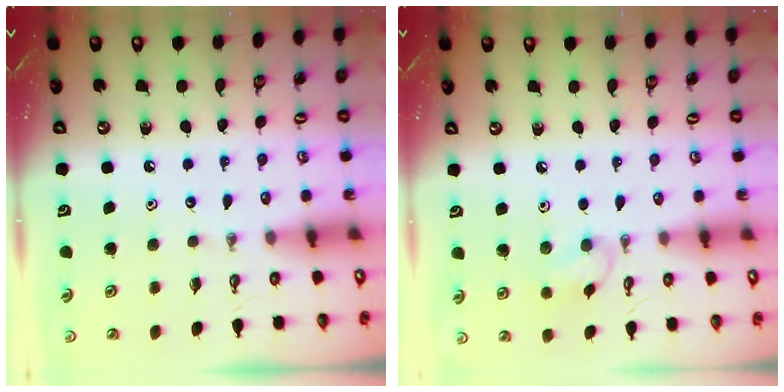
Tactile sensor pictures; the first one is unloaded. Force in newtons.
{"total": 7.8, "press": 7.3, "slide": 2.7}